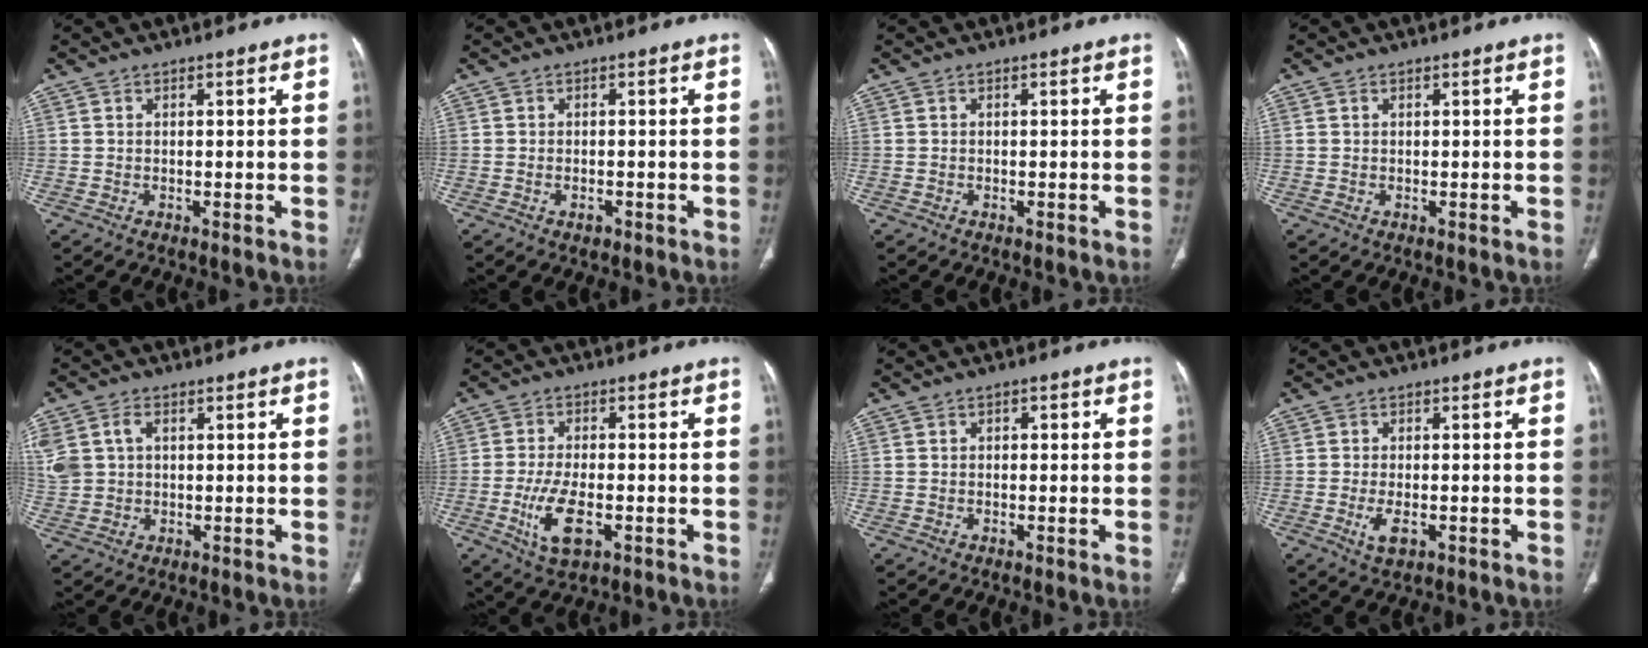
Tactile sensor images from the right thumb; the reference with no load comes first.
{"total": 1.3, "force": [-0.7, 0.8, 0.8], "torque": [-0.013, 0.005, -0.008]}
{"total": 0.0}
{"total": 0.0}
{"total": 10.1, "force": [2.5, 7.7, 6.0], "torque": [-0.162, 0.016, 0.059]}
{"total": 8.3, "force": [-2.6, 3.8, 6.9], "torque": [-0.139, 0.002, -0.041]}
{"total": 1.1, "force": [0.2, 0.7, 0.8], "torque": [-0.007, 0.003, 0.000]}
{"total": 3.8, "force": [-1.2, 1.8, 3.1], "torque": [-0.060, -0.003, -0.017]}